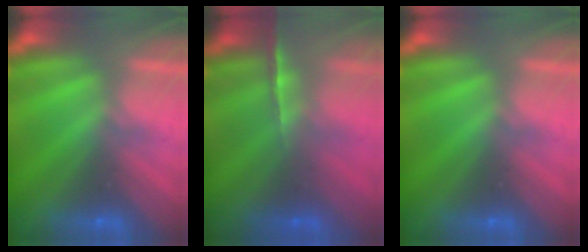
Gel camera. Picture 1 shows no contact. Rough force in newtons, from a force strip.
{"total": 1.7}
{"total": 0.0}